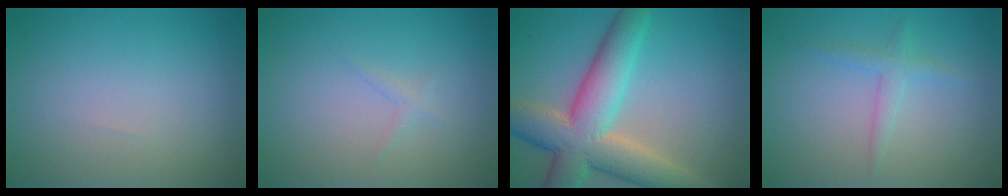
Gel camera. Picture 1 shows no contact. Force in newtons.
{"total": 0.7, "press": 0.7, "slide": 0.0}
{"total": 9.6, "press": 9.6, "slide": 0.7}
{"total": 1.6, "press": 1.6, "slide": 0.1}